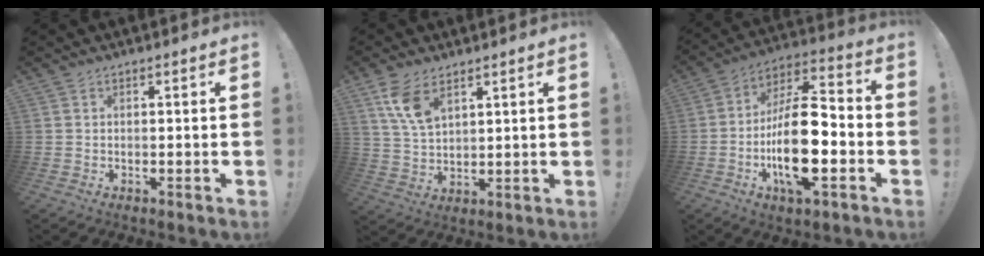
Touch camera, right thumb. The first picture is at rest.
{"total": 8.9, "force": [5.3, 4.4, 5.6], "torque": [-0.103, -0.024, 0.099]}
{"total": 20.5, "force": [-5.2, 8.2, 18.1], "torque": [-0.330, 0.021, -0.084]}